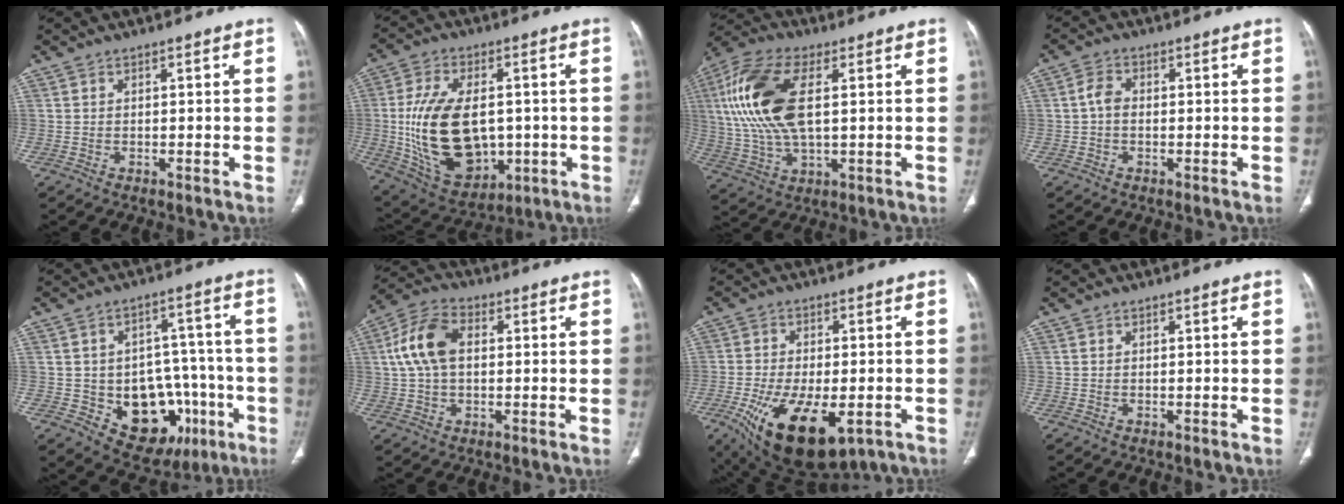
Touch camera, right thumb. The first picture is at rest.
{"total": 20.4, "force": [-0.7, 12.5, 16.1], "torque": [-0.287, -0.008, 0.014]}
{"total": 18.4, "force": [3.6, 8.9, 15.8], "torque": [-0.346, 0.007, 0.067]}
{"total": 3.2, "force": [-0.1, 2.3, 2.3], "torque": [-0.041, 0.009, -0.007]}
{"total": 17.7, "force": [-5.6, 12.5, 11.3], "torque": [-0.104, 0.038, -0.058]}
{"total": 10.4, "force": [1.5, 6.5, 8.0], "torque": [-0.166, 0.024, 0.026]}
{"total": 17.2, "force": [-6.9, 8.1, 13.5], "torque": [-0.246, -0.007, -0.094]}
{"total": 0.0}